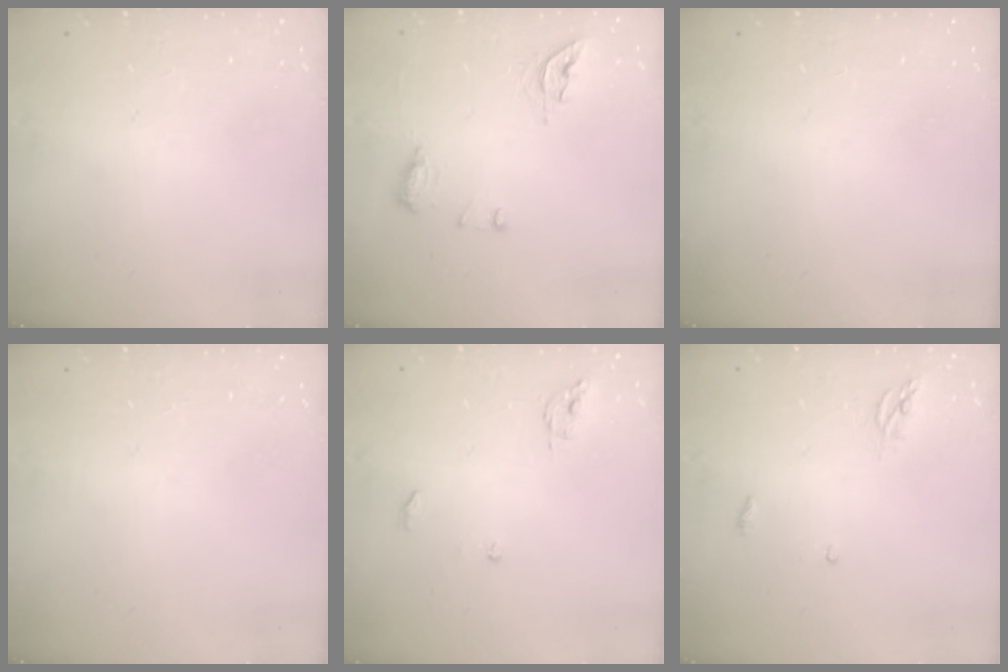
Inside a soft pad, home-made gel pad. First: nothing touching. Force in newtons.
{"total": 9.0, "press": 8.9, "slide": 0.9}
{"total": 0.0}
{"total": 0.0}
{"total": 4.6, "press": 4.6, "slide": 0.3}
{"total": 3.5, "press": 3.5, "slide": 0.2}